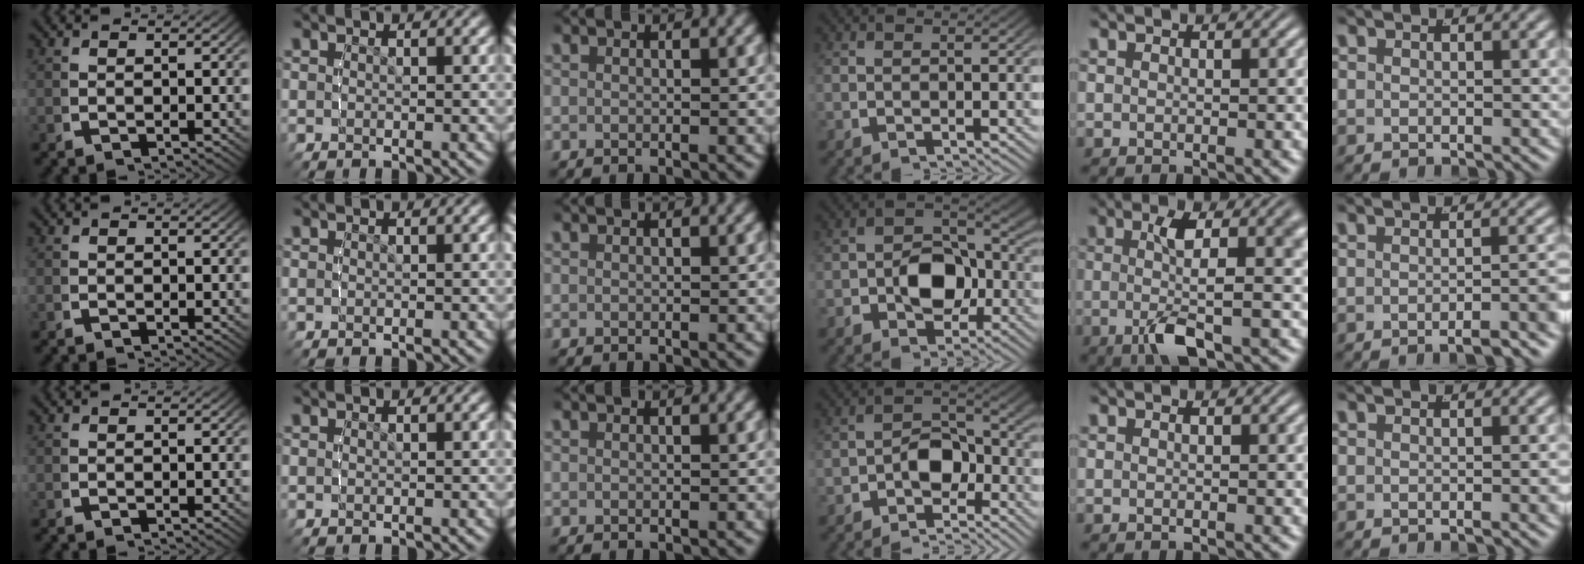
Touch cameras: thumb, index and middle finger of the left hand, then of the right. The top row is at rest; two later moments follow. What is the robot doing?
{"motion": "lift_and_place", "object": "stress ball aka squeeze ball"}